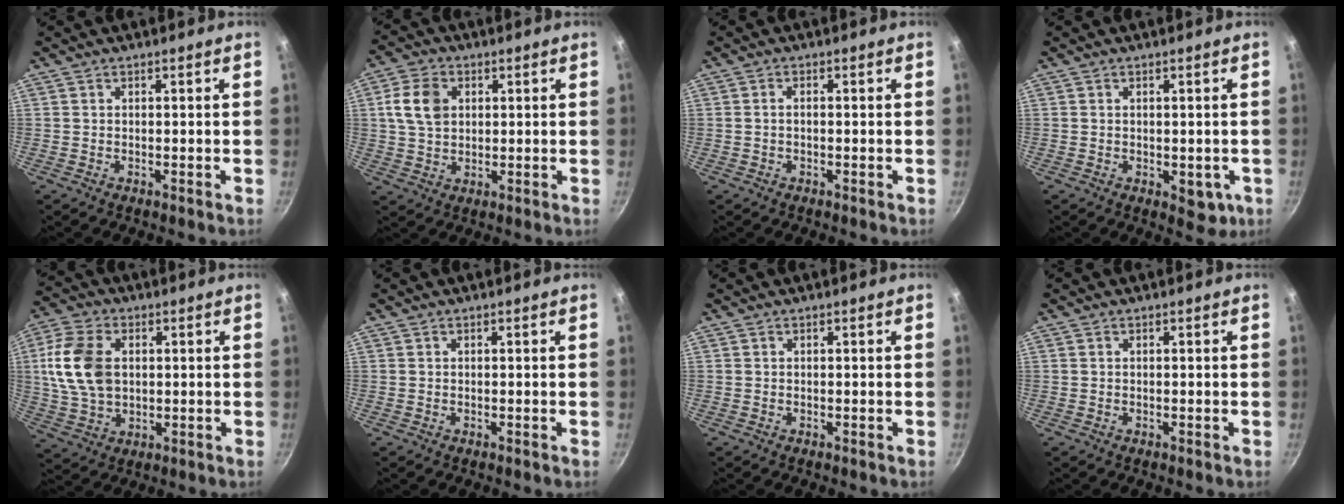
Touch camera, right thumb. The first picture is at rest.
{"total": 8.1, "force": [1.9, 5.9, 5.2], "torque": [-0.085, 0.005, 0.033]}
{"total": 1.2, "force": [-0.2, 0.6, 1.0], "torque": [-0.023, 0.009, -0.005]}
{"total": 4.6, "force": [-1.0, 2.7, 3.6], "torque": [-0.034, -0.003, -0.007]}
{"total": 13.3, "force": [1.9, 9.0, 9.6], "torque": [-0.177, 0.002, 0.035]}
{"total": 0.0}
{"total": 0.0}
{"total": 0.0}